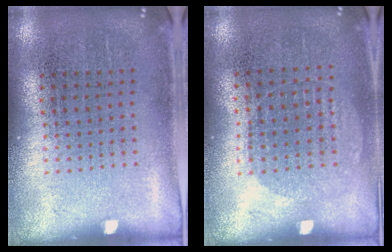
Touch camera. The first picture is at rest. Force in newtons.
{"total": 0.6, "press": 0.5, "slide": 0.3}